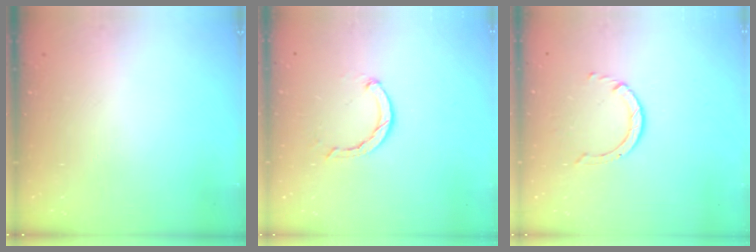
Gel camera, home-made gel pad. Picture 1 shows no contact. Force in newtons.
{"total": 2.4, "press": 2.3, "slide": 0.4}
{"total": 1.4, "press": 1.4, "slide": 0.2}